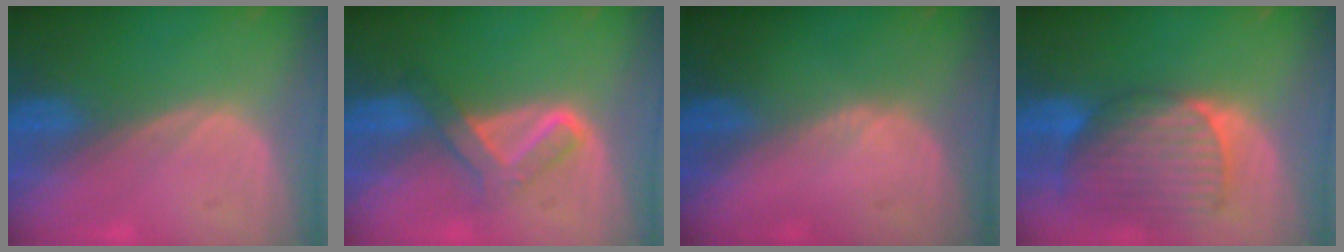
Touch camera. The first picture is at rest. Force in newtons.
{"total": 5.1, "press": 5.1, "slide": 0.8}
{"total": 0.7, "press": 0.4, "slide": 0.5}
{"total": 9.4, "press": 8.3, "slide": 4.4}